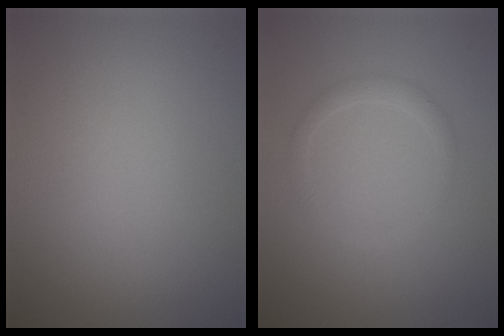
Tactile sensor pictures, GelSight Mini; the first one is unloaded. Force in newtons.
{"total": 1.3, "press": 1.3, "slide": 0.2}